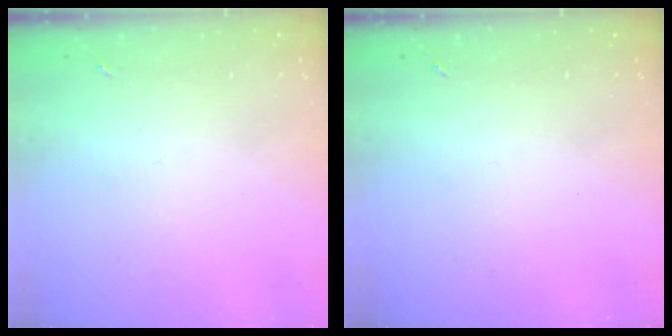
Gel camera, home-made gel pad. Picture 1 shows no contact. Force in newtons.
{"total": 0.0}